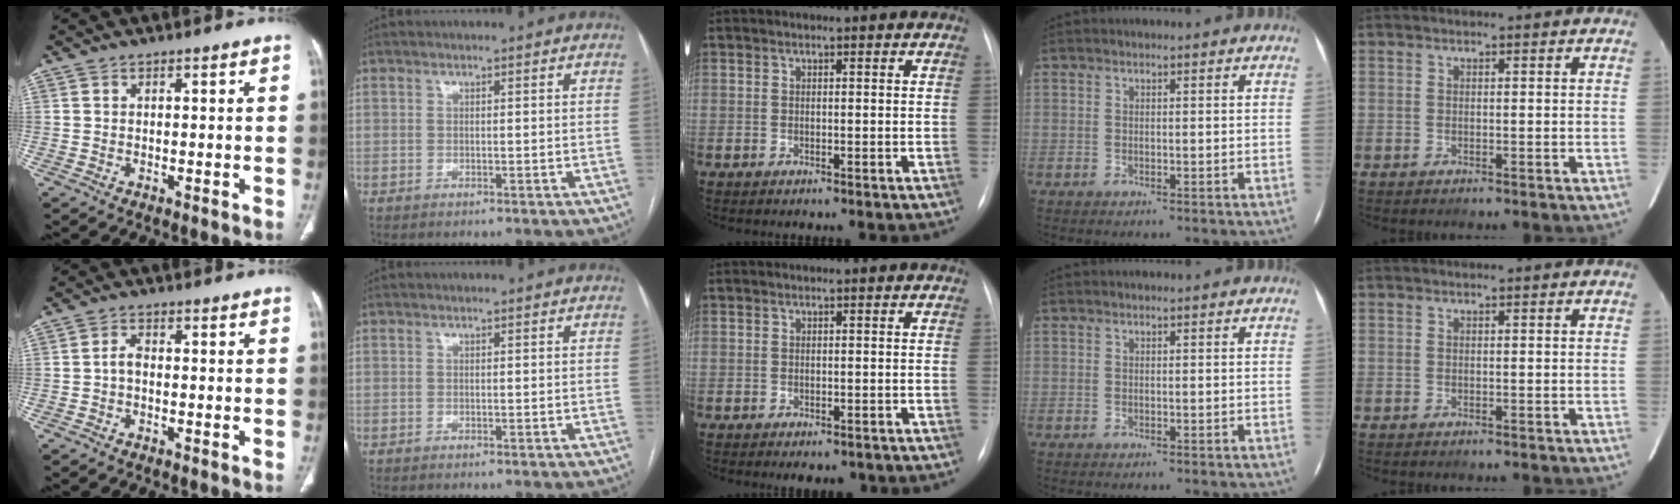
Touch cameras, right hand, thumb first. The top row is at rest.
{"thumb": {"total": 1.9, "force": [-0.5, 1.1, 1.5], "torque": [-0.027, 0.008, -0.014]}, "middle": {"total": 2.3, "force": [-1.6, 1.2, 1.2], "torque": [-0.009, -0.002, -0.013]}}